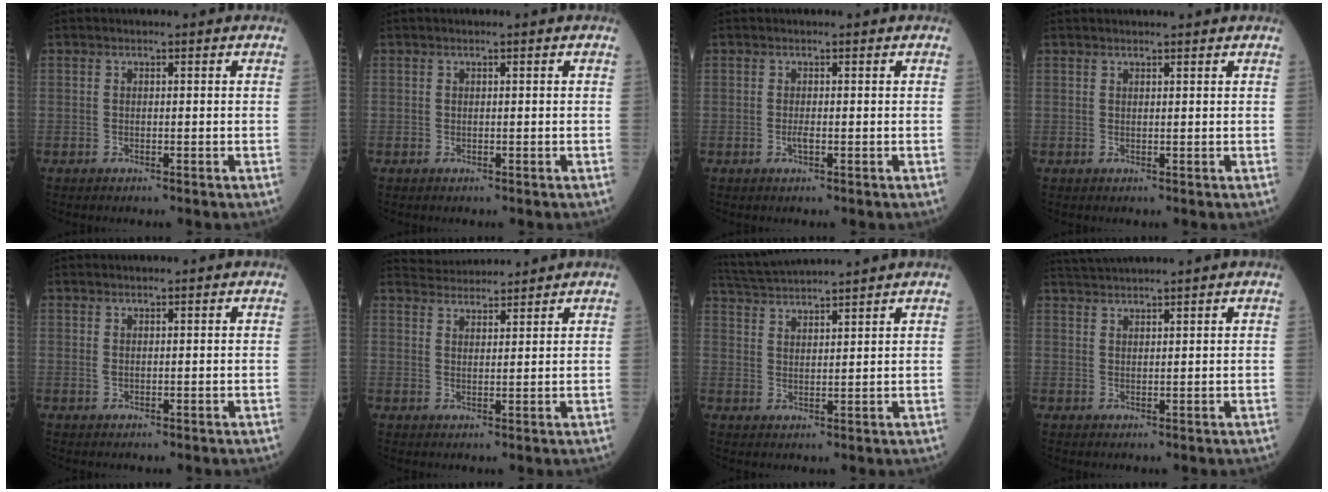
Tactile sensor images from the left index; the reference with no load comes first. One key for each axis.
{"total": 0.0}
{"total": 0.6, "fx": -0.3, "fy": 0.1, "fz": 0.6, "tx": -0.011, "ty": -0.003, "tz": -0.007}
{"total": 2.9, "fx": 2.8, "fy": 0.0, "fz": 0.7, "tx": -0.007, "ty": 0.022, "tz": 0.037}
{"total": 1.1, "fx": 0.8, "fy": 0.4, "fz": 0.6, "tx": -0.017, "ty": 0.014, "tz": 0.016}
{"total": 5.3, "fx": 5.3, "fy": 0.2, "fz": 0.2, "tx": -0.013, "ty": 0.030, "tz": 0.089}
{"total": 9.1, "fx": 8.7, "fy": -1.1, "fz": 2.7, "tx": -0.058, "ty": 0.029, "tz": 0.146}
{"total": 4.7, "fx": 4.4, "fy": -1.1, "fz": 1.2, "tx": -0.020, "ty": 0.027, "tz": 0.080}